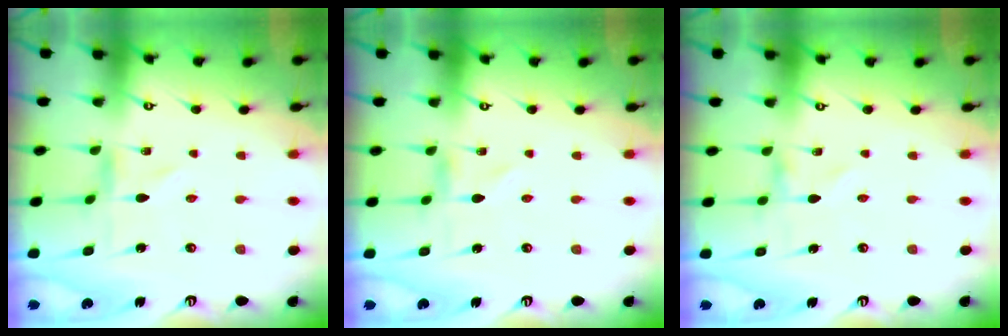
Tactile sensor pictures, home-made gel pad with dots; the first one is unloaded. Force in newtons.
{"total": 0.0}
{"total": 0.0}